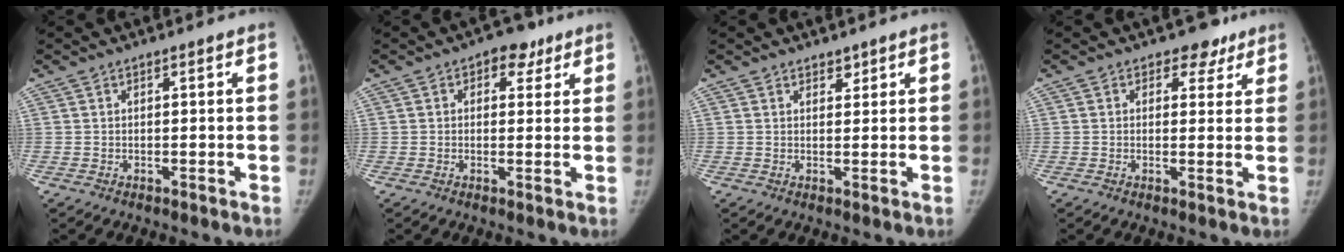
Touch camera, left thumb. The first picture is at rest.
{"total": 5.2, "force": [2.5, 3.6, 2.8], "torque": [-0.005, -0.004, 0.027]}
{"total": 1.7, "force": [1.3, 1.0, 0.3], "torque": [0.013, -0.014, 0.015]}
{"total": 4.3, "force": [2.7, 3.1, 1.2], "torque": [0.012, -0.010, 0.034]}